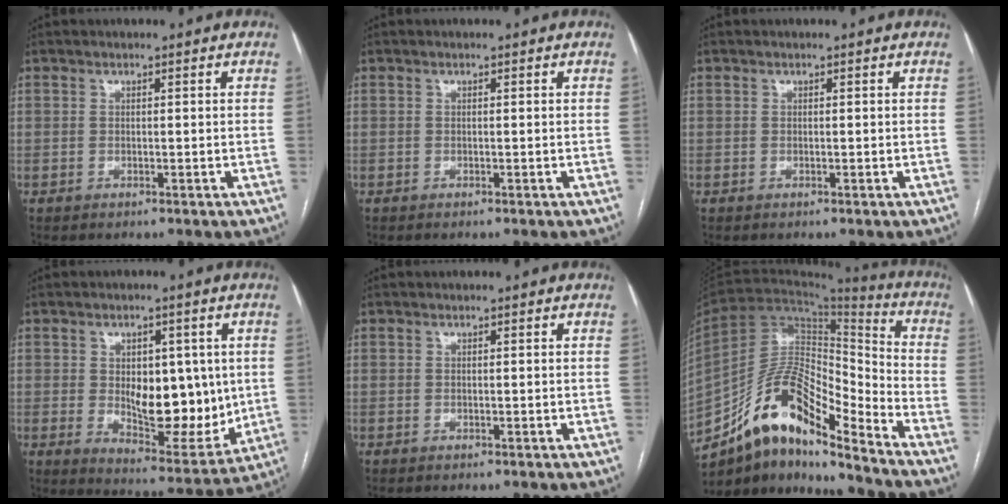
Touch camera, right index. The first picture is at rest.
{"total": 0.0}
{"total": 0.0}
{"total": 13.5, "force": [0.4, 6.6, 11.7], "torque": [-0.163, -0.008, 0.024]}
{"total": 0.0}
{"total": 16.0, "force": [-11.6, 4.1, 10.3], "torque": [-0.184, 0.042, -0.206]}